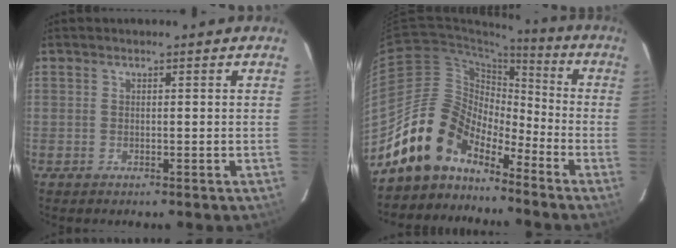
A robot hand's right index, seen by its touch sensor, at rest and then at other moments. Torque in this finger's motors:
{"motor_torque": [0.77, -0.72, 1.05, 0.19]}